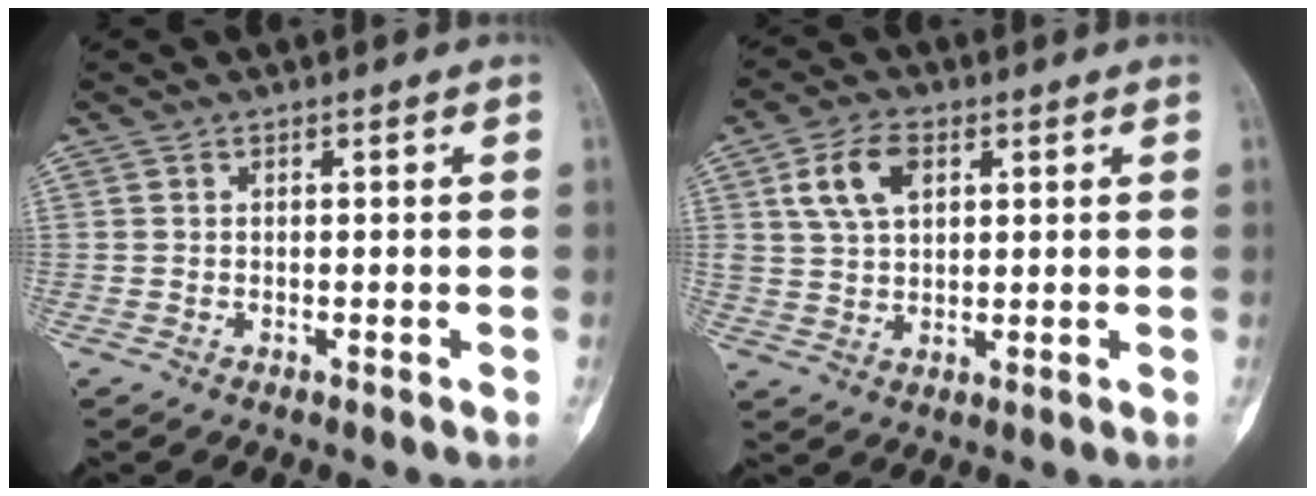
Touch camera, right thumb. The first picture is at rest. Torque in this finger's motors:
{"motor_torque": [-0.41, 0.78, 0.04, 0.03, 0.07]}